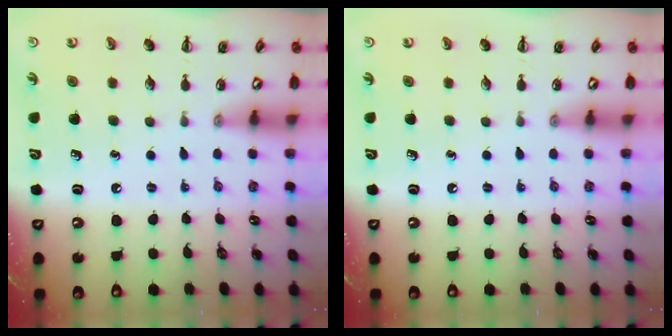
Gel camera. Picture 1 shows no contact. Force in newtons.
{"total": 0.0}